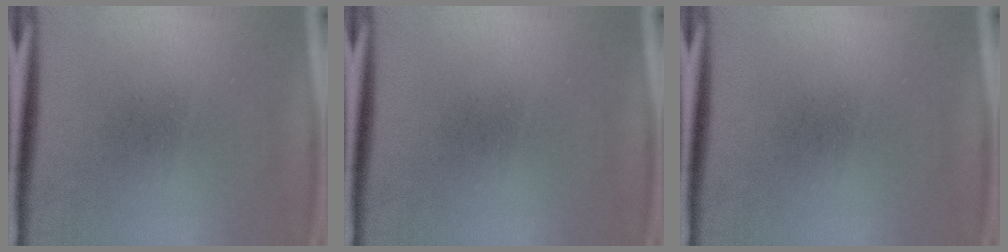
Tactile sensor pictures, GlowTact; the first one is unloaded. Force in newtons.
{"total": 0.0}
{"total": 0.0}